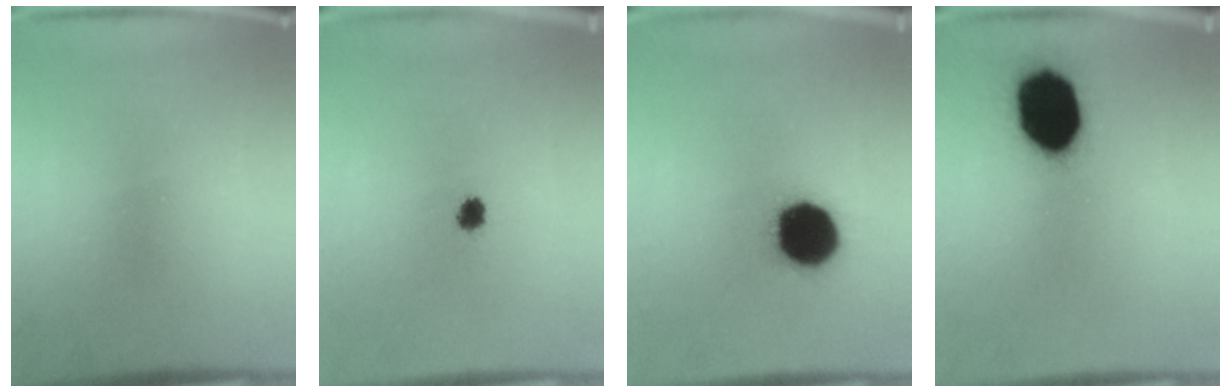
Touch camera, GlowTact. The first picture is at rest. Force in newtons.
{"total": 2.4}
{"total": 15.1}
{"total": 19.3}